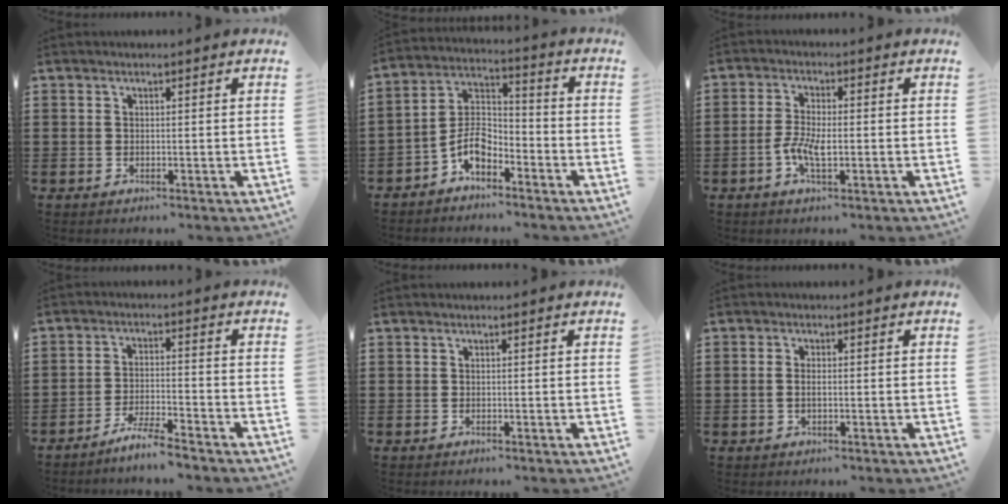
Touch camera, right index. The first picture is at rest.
{"total": 6.6, "force": [-4.1, 3.4, 3.9], "torque": [-0.090, 0.009, -0.084]}
{"total": 4.3, "force": [-1.3, 1.5, 3.9], "torque": [-0.088, -0.002, -0.029]}
{"total": 4.8, "force": [-4.4, -0.4, 1.7], "torque": [-0.036, -0.005, -0.087]}
{"total": 0.0}
{"total": 1.6, "force": [-0.2, 0.7, 1.4], "torque": [-0.034, 0.000, -0.008]}